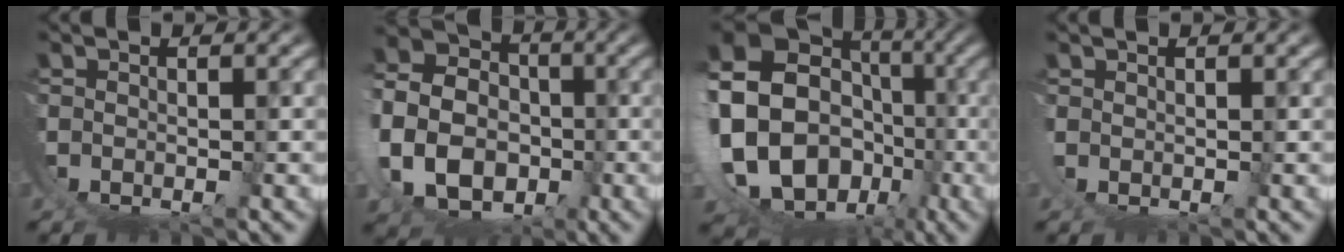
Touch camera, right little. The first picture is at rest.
{"total": 11.6, "force": [-0.6, 9.1, 7.1], "torque": [-0.139, -0.035, -0.005]}
{"total": 20.5, "force": [-3.6, 16.9, 11.1], "torque": [-0.259, -0.073, -0.044]}
{"total": 1.0, "force": [0.8, -0.4, 0.4], "torque": [-0.017, -0.007, 0.019]}